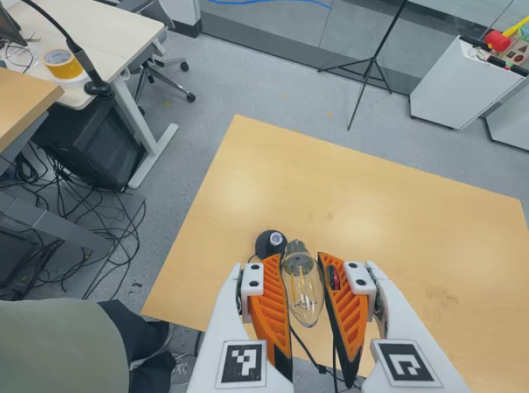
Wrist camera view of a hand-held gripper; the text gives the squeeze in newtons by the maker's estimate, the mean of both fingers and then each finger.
{"total": 20.3, "left": 21.8, "right": 18.9}